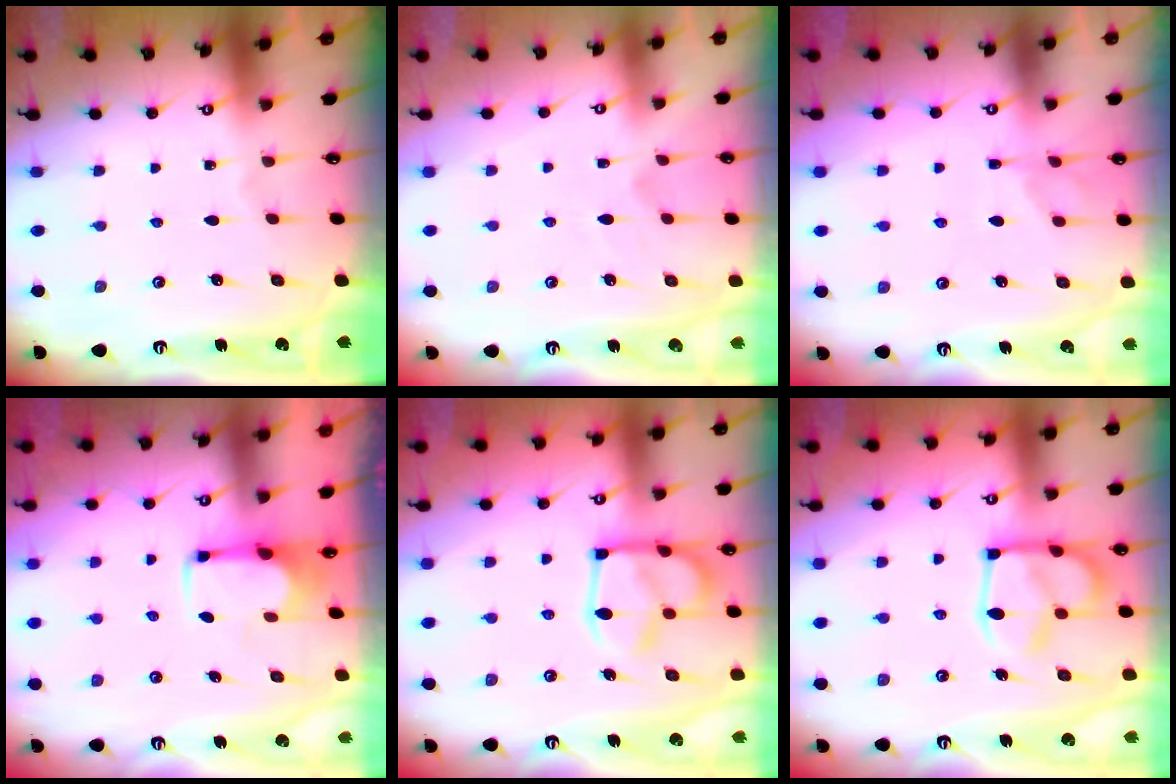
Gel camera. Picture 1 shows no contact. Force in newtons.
{"total": 2.4, "press": 2.2, "slide": 1.1}
{"total": 1.6, "press": 1.0, "slide": 1.2}
{"total": 2.0, "press": 1.8, "slide": 0.8}
{"total": 9.2, "press": 9.0, "slide": 1.7}
{"total": 9.2, "press": 9.0, "slide": 1.7}